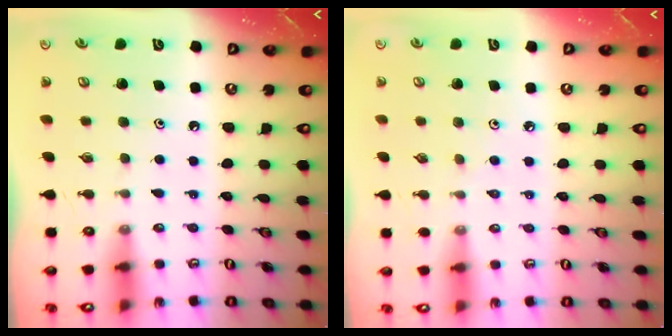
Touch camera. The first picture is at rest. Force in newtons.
{"total": 2.2, "press": 2.2, "slide": 0.5}